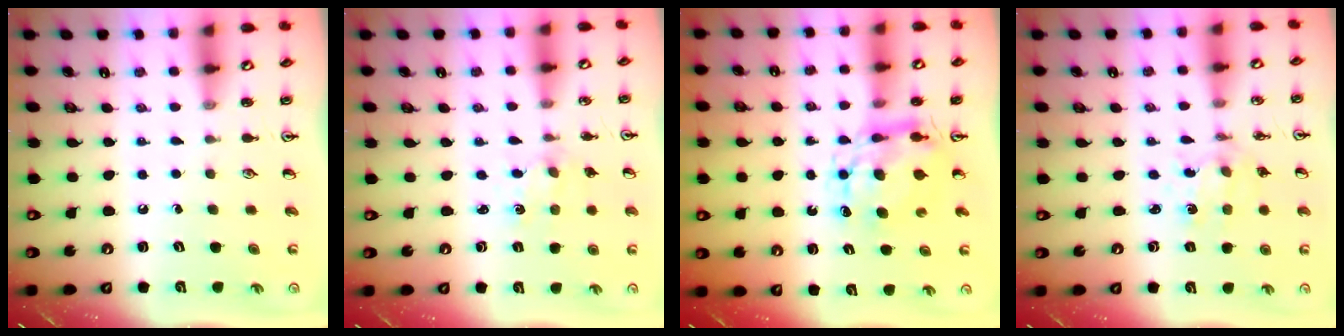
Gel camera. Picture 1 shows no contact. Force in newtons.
{"total": 1.9, "press": 1.9, "slide": 0.3}
{"total": 7.9, "press": 7.9, "slide": 0.8}
{"total": 2.3, "press": 2.3, "slide": 0.4}